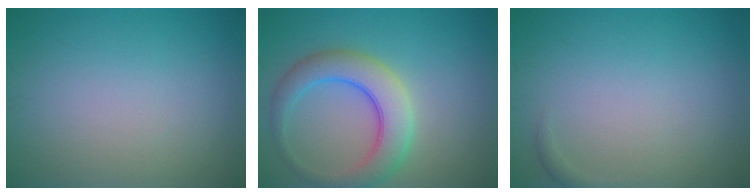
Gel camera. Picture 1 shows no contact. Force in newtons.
{"total": 5.6, "press": 5.6, "slide": 0.2}
{"total": 0.5, "press": 0.5, "slide": 0.1}